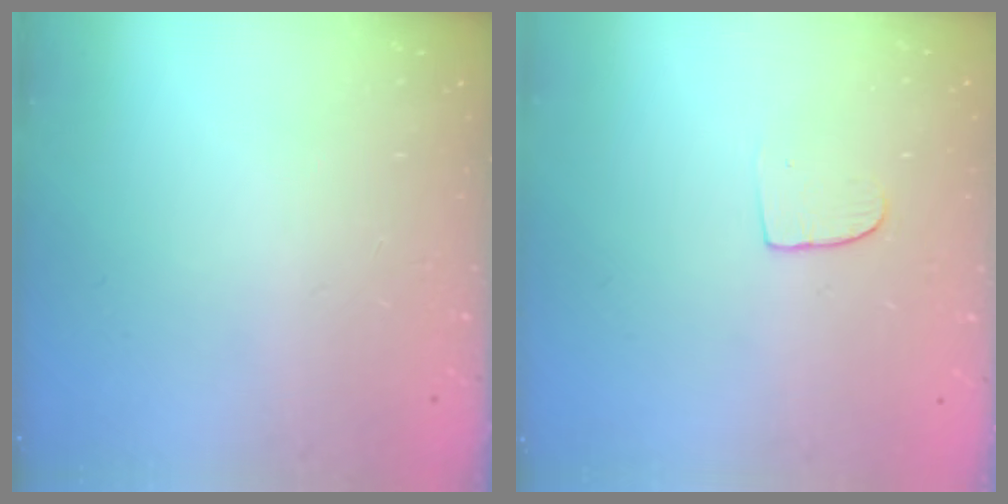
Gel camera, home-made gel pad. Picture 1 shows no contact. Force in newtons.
{"total": 6.3, "press": 6.2, "slide": 0.6}